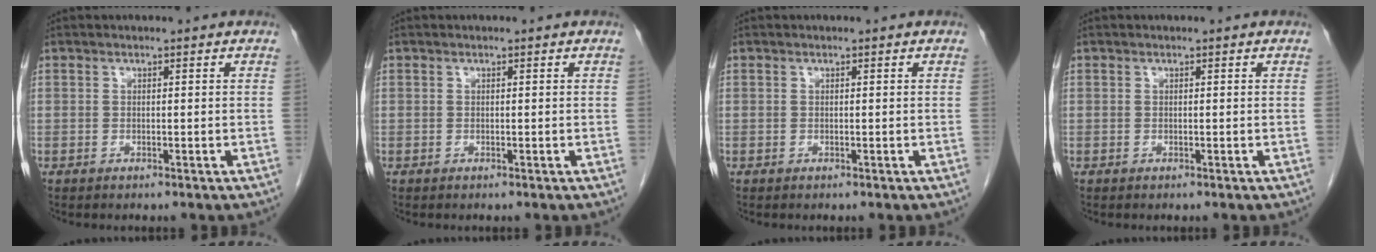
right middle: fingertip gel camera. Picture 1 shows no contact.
{"total": 0.0}
{"total": 0.0}
{"total": 0.0}